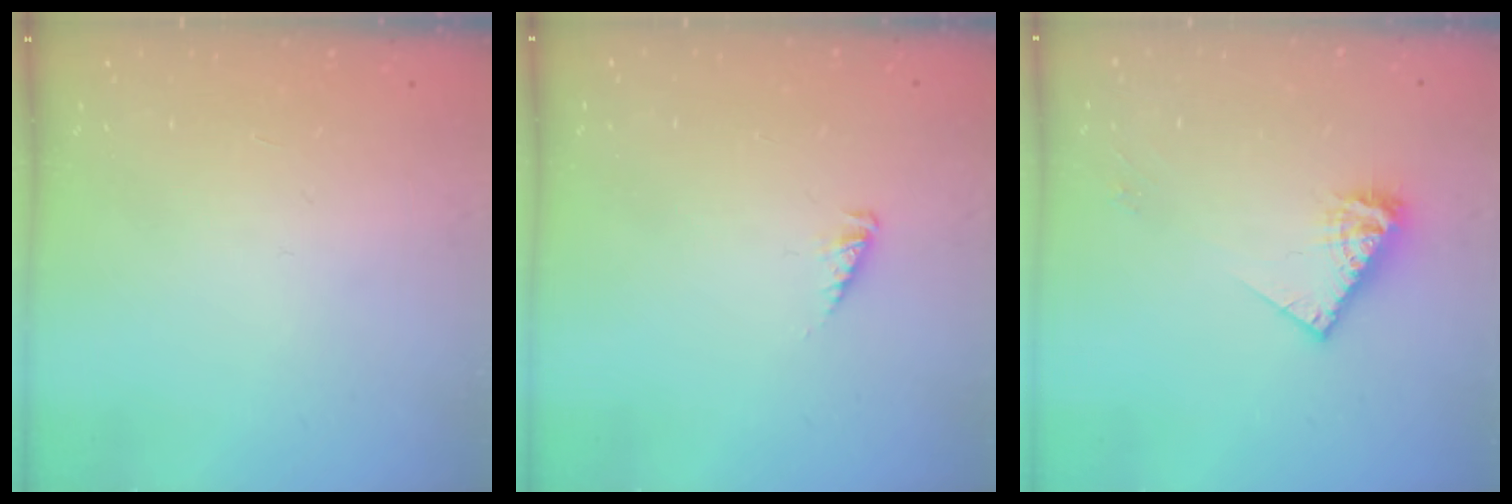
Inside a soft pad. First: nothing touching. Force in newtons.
{"total": 2.5, "press": 2.5, "slide": 0.2}
{"total": 8.2, "press": 8.2, "slide": 0.2}